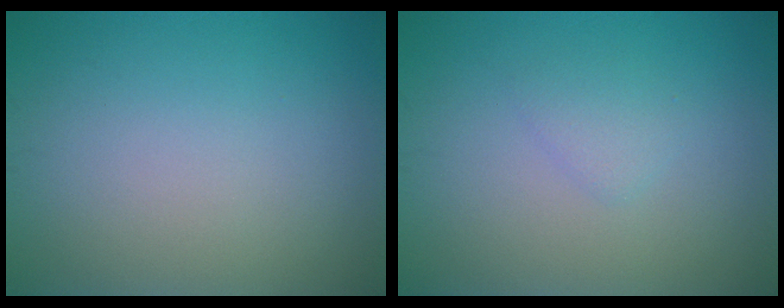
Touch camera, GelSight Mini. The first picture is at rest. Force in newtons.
{"total": 1.2, "press": 1.2, "slide": 0.1}